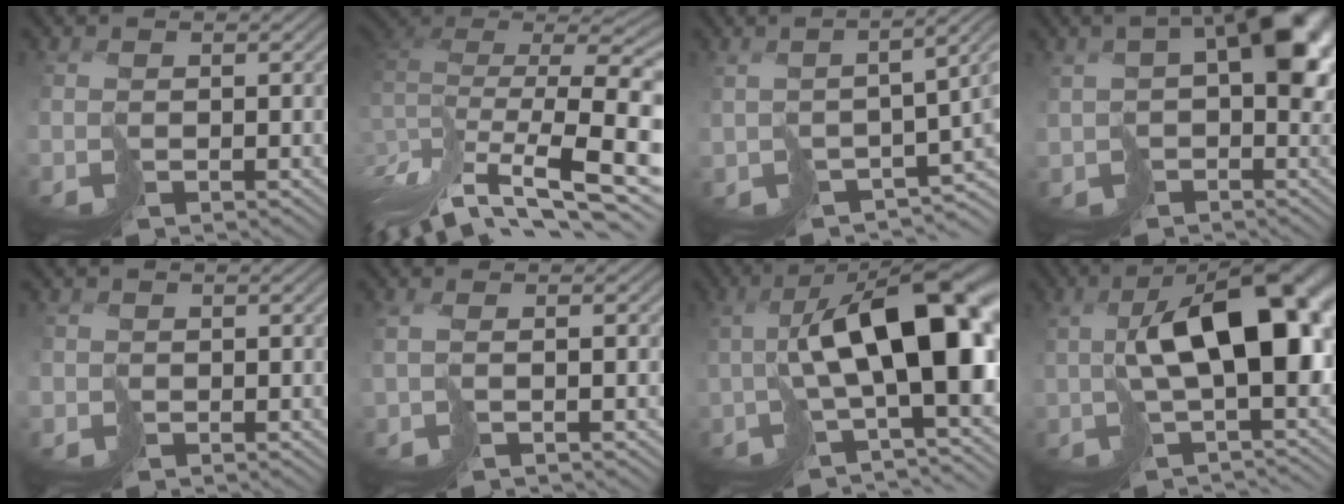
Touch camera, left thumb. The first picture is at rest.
{"total": 14.9, "force": [-3.6, 6.1, 13.0], "torque": [-0.270, 0.010, -0.057]}
{"total": 7.0, "force": [-1.6, 3.2, 6.1], "torque": [-0.113, -0.031, 0.000]}
{"total": 10.9, "force": [2.0, 6.2, 8.7], "torque": [-0.148, -0.003, 0.039]}
{"total": 1.2, "force": [-0.3, 1.2, 0.3], "torque": [-0.007, 0.000, -0.010]}
{"total": 1.9, "force": [-0.2, -0.1, 1.9], "torque": [-0.049, 0.003, 0.002]}
{"total": 13.9, "force": [0.3, 5.2, 12.9], "torque": [-0.214, 0.009, 0.024]}
{"total": 12.3, "force": [0.9, 5.1, 11.1], "torque": [-0.190, 0.011, 0.036]}